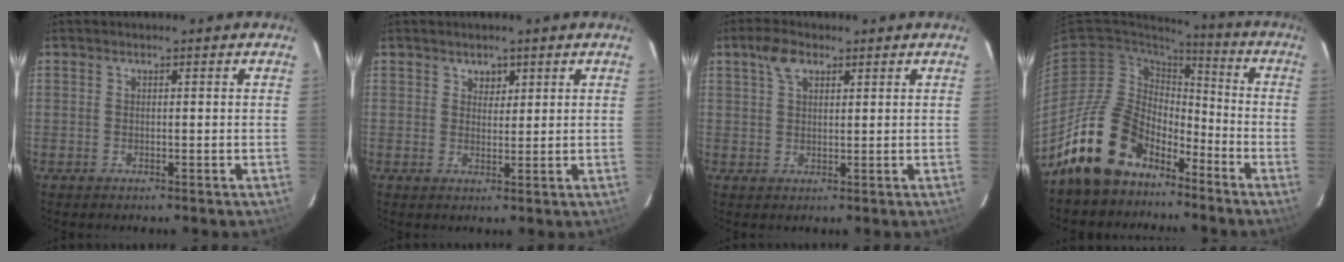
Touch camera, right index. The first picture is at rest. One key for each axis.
{"total": 2.1, "fx": 1.2, "fy": 1.6, "fz": 0.5, "tx": -0.003, "ty": 0.004, "tz": 0.021}
{"total": 4.2, "fx": 2.2, "fy": 2.3, "fz": 2.6, "tx": -0.048, "ty": 0.012, "tz": 0.041}
{"total": 16.4, "fx": -11.5, "fy": 9.5, "fz": 6.9, "tx": -0.142, "ty": 0.015, "tz": -0.188}